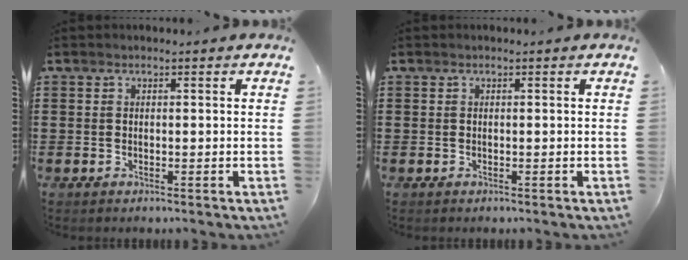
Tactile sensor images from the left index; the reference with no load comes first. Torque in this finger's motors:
{"motor_torque": [-0.01, 0.01, -0.03, 0.00]}